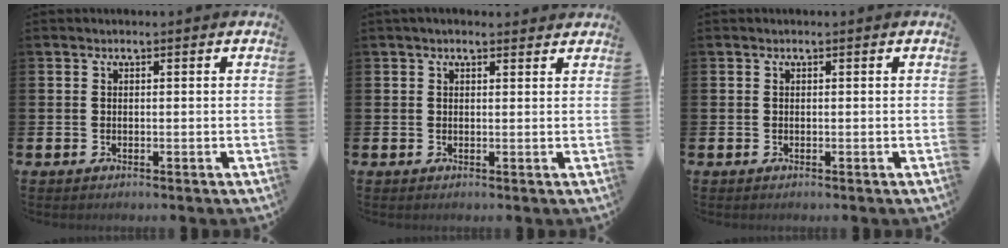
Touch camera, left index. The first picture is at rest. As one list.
[{"total": 1.4, "force": [1.2, 0.3, 0.6], "torque": [-0.005, 0.000, 0.020]}, {"total": 0.0}]